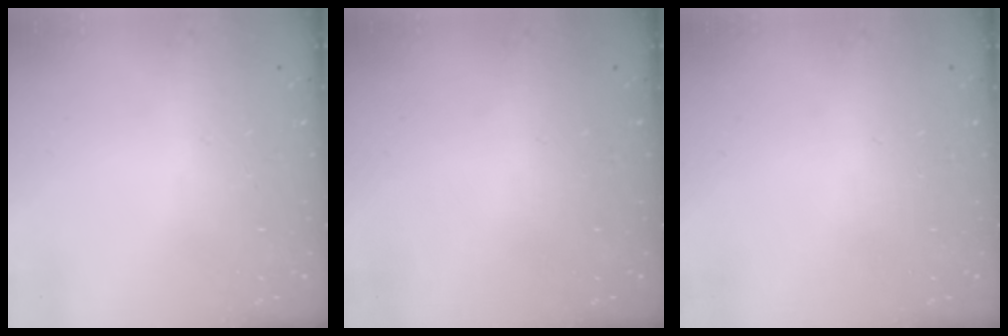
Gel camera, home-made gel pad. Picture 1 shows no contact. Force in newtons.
{"total": 0.0}
{"total": 0.0}